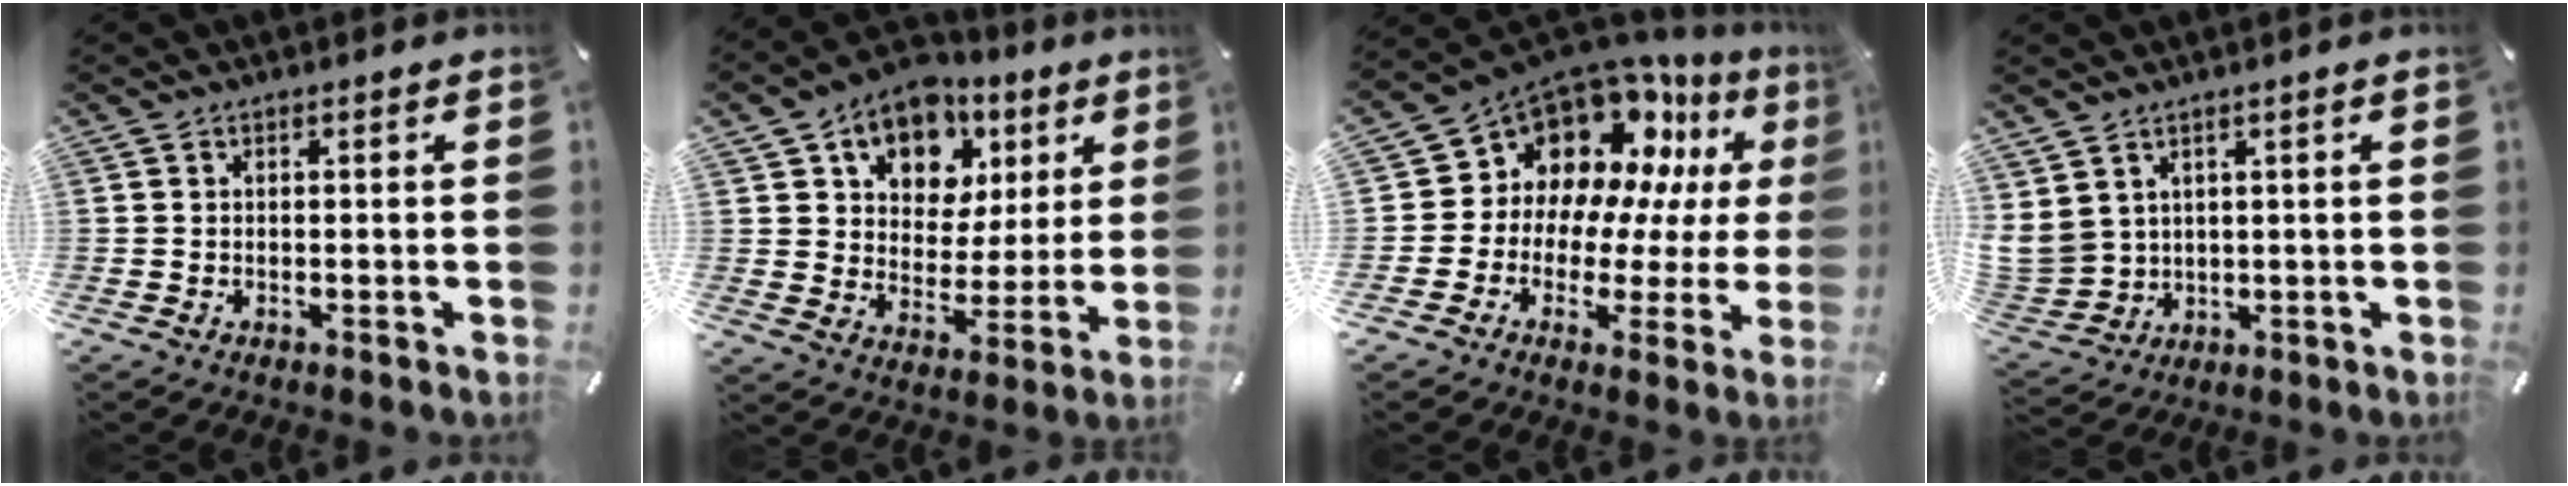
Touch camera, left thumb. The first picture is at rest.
{"total": 12.8, "force": [6.8, 9.7, 4.9], "torque": [-0.081, -0.033, 0.125]}
{"total": 13.7, "force": [8.7, 9.7, 4.1], "torque": [-0.090, -0.088, 0.162]}
{"total": 6.5, "force": [3.1, 5.5, 1.4], "torque": [-0.057, -0.020, 0.059]}